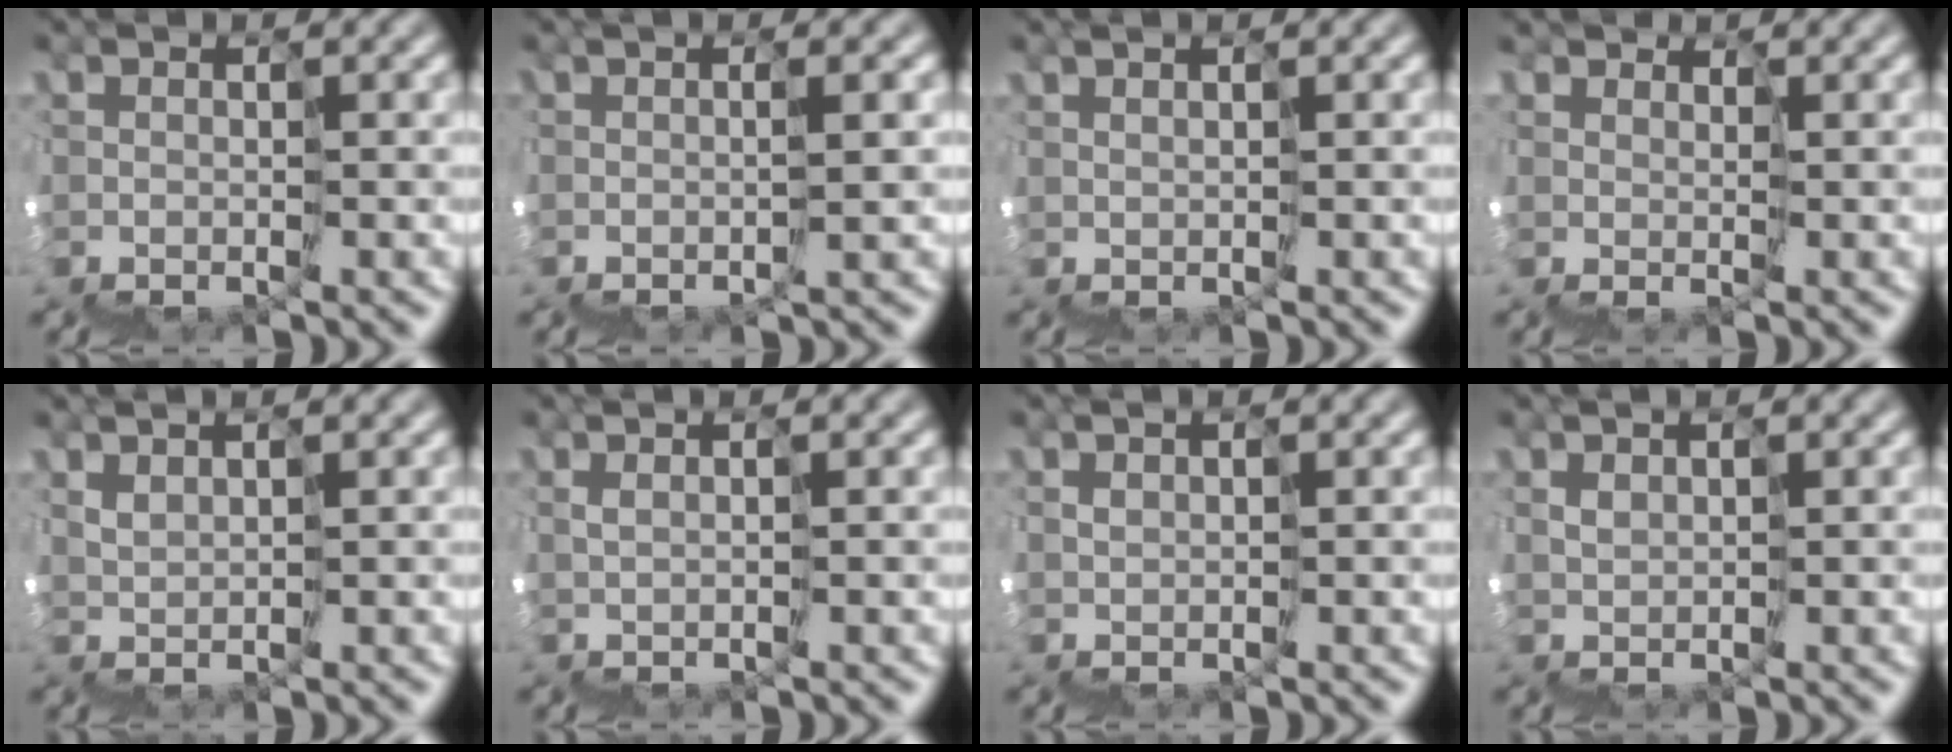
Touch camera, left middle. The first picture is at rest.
{"total": 2.9, "force": [1.1, 0.3, 2.7], "torque": [-0.017, 0.017, 0.024]}
{"total": 1.0, "force": [0.8, -0.5, 0.2], "torque": [-0.003, 0.010, 0.021]}
{"total": 1.7, "force": [1.6, 0.0, -0.4], "torque": [0.002, 0.013, 0.031]}
{"total": 1.4, "force": [1.4, -0.4, 0.1], "torque": [-0.006, 0.018, 0.033]}
{"total": 0.9, "force": [0.6, -0.6, 0.3], "torque": [-0.008, 0.009, 0.014]}
{"total": 0.9, "force": [0.7, 0.4, 0.4], "torque": [-0.005, 0.013, 0.015]}
{"total": 1.0, "force": [0.9, 0.1, 0.4], "torque": [-0.008, 0.016, 0.018]}